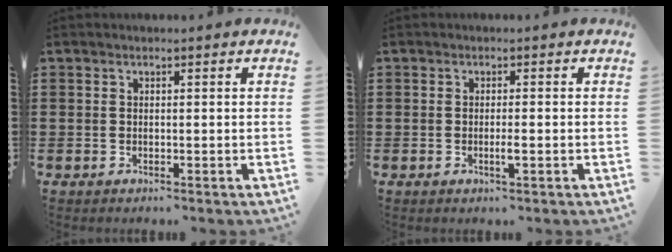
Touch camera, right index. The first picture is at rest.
{"total": 1.8, "force": [-0.6, 0.0, 1.7], "torque": [-0.029, -0.003, -0.011]}